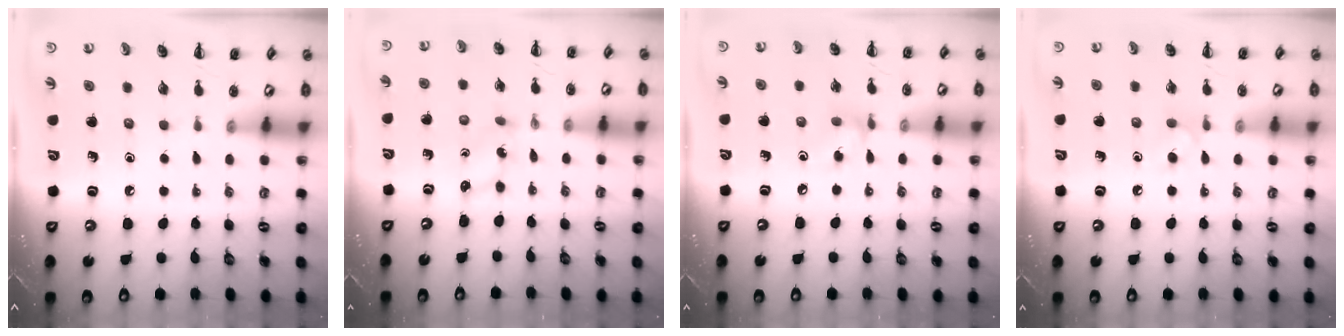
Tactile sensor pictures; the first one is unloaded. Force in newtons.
{"total": 2.7, "press": 2.6, "slide": 0.8}
{"total": 6.2, "press": 6.1, "slide": 1.4}
{"total": 4.6, "press": 4.3, "slide": 1.6}